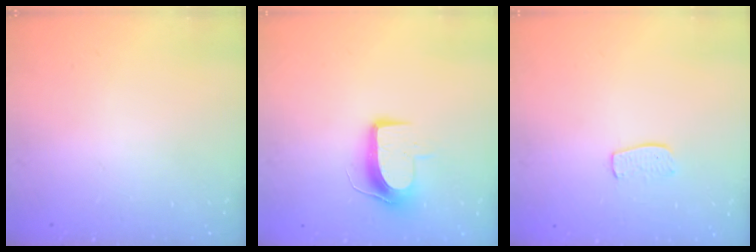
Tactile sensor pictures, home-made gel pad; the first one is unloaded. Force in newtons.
{"total": 9.2, "press": 9.2, "slide": 0.3}
{"total": 6.9, "press": 6.8, "slide": 0.4}